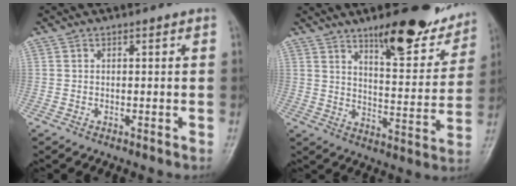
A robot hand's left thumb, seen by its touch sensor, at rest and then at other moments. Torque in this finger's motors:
{"motor_torque": [0.52, 0.14, -0.19, -0.36, 0.07]}